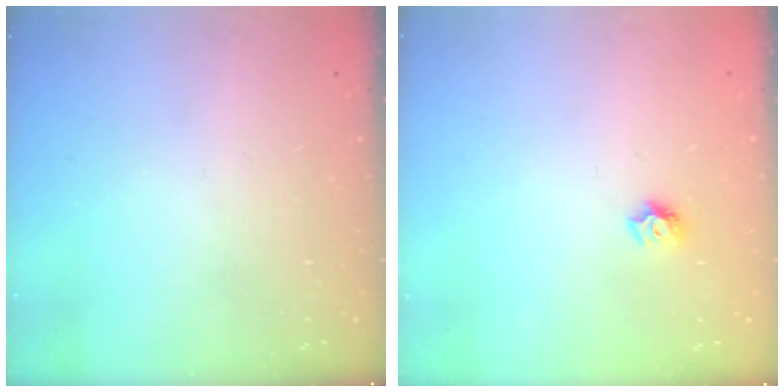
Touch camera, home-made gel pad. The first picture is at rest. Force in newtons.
{"total": 5.6, "press": 5.6, "slide": 0.7}